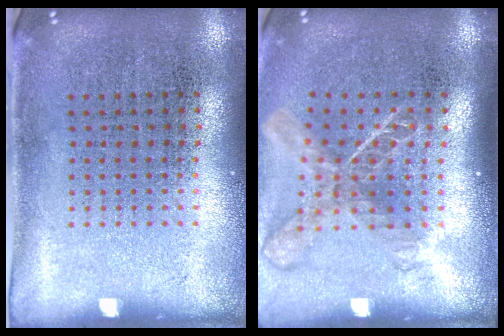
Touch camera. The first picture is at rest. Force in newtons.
{"total": 1.9, "press": 1.4, "slide": 1.3}